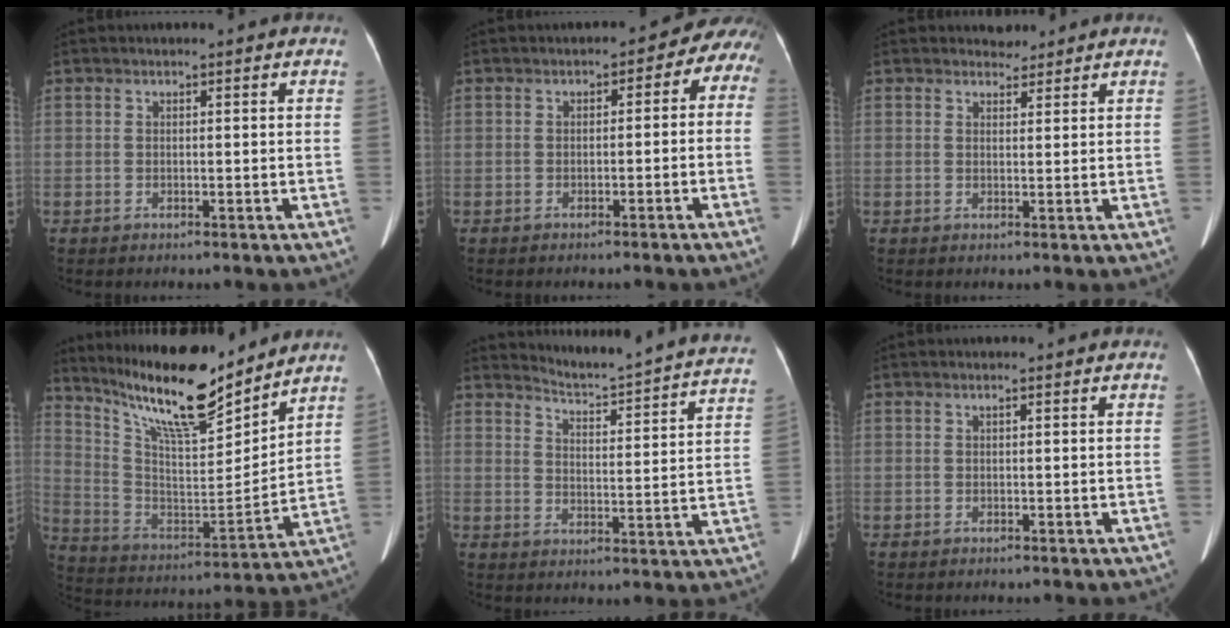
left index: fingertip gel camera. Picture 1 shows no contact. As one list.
[{"total": 5.2, "force": [-1.6, 3.6, 3.4], "torque": [-0.027, 0.041, -0.024]}, {"total": 1.8, "force": [1.6, 0.7, -0.2], "torque": [0.003, -0.002, 0.023]}, {"total": 18.8, "force": [15.8, 2.7, 9.9], "torque": [-0.181, -0.008, 0.284]}, {"total": 20.0, "force": [19.4, 0.3, 4.9], "torque": [-0.076, -0.086, 0.228]}, {"total": 0.0}]